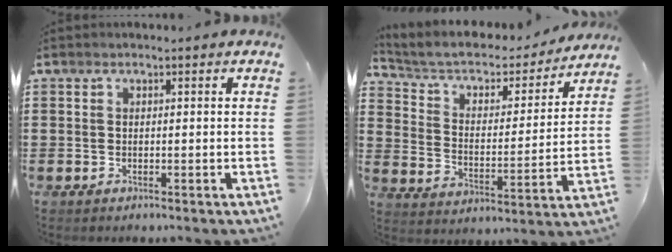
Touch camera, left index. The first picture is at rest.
{"total": 5.0, "force": [3.9, 2.4, 2.0], "torque": [-0.063, -0.025, 0.058]}